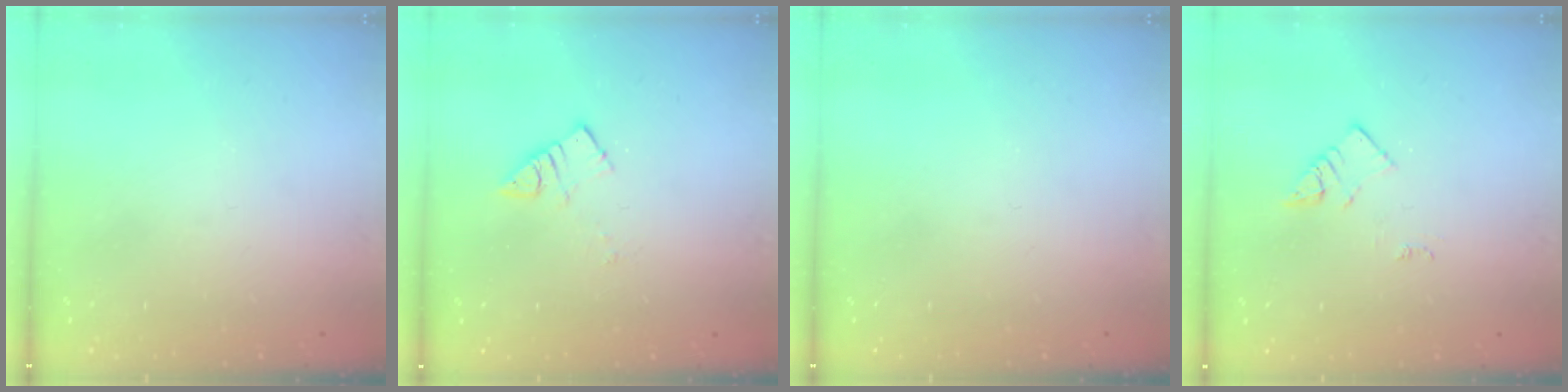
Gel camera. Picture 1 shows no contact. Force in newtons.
{"total": 4.1, "press": 4.1, "slide": 0.2}
{"total": 0.0}
{"total": 2.7, "press": 2.6, "slide": 0.4}